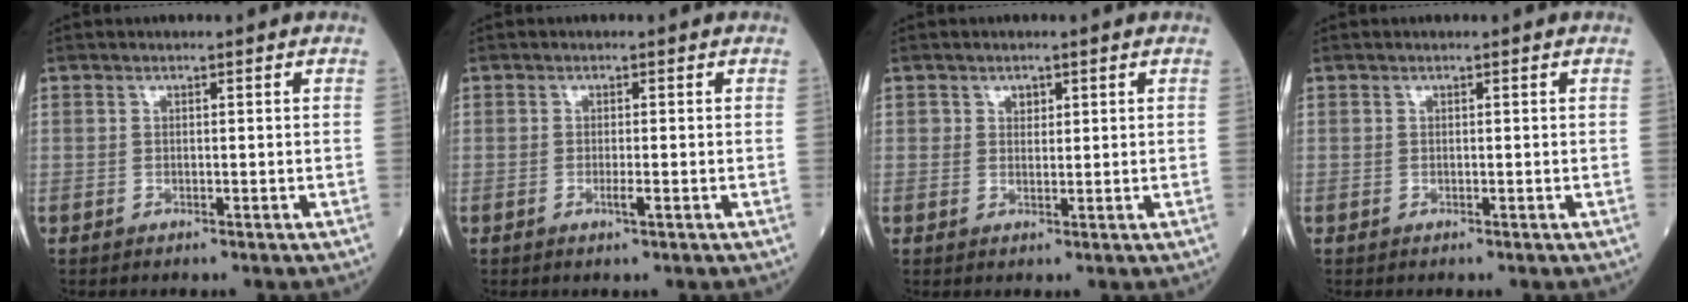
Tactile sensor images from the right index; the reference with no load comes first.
{"total": 1.4, "force": [-0.5, 0.0, 1.3], "torque": [-0.024, -0.003, -0.010]}
{"total": 1.5, "force": [0.8, 1.1, 0.6], "torque": [-0.004, 0.000, 0.012]}
{"total": 0.0}